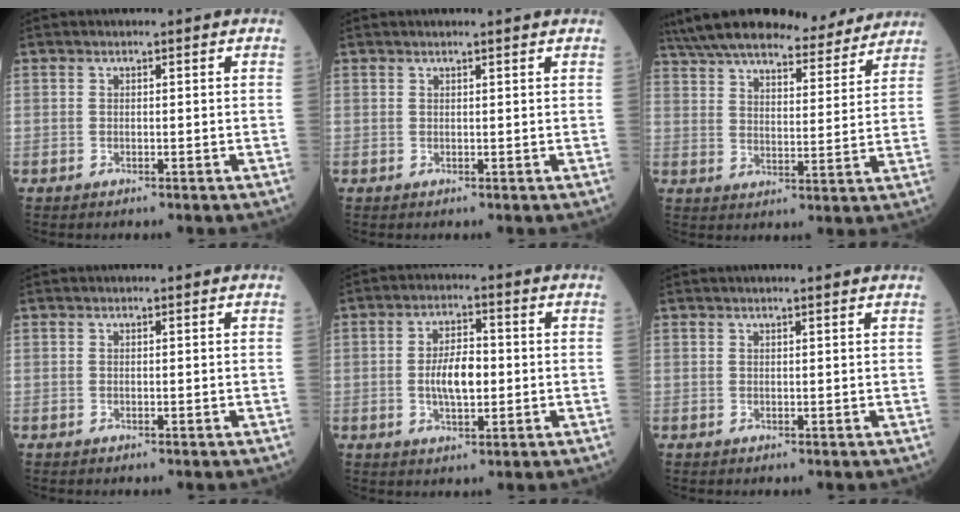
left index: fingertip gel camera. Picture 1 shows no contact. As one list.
[{"total": 1.5, "force": [1.4, -0.2, 0.7], "torque": [-0.014, 0.006, 0.020]}, {"total": 23.5, "force": [20.8, 5.1, 9.8], "torque": [-0.171, 0.020, 0.290]}, {"total": 0.0}, {"total": 6.4, "force": [-0.5, 2.6, 5.9], "torque": [-0.119, 0.006, -0.010]}, {"total": 1.8, "force": [1.6, -0.2, 0.8], "torque": [-0.014, 0.007, 0.021]}]